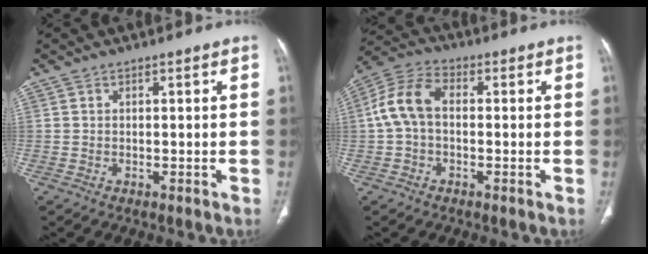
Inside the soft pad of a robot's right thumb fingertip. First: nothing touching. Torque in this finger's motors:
{"motor_torque": [0.28, 0.62, 0.37, -0.39, 0.10]}